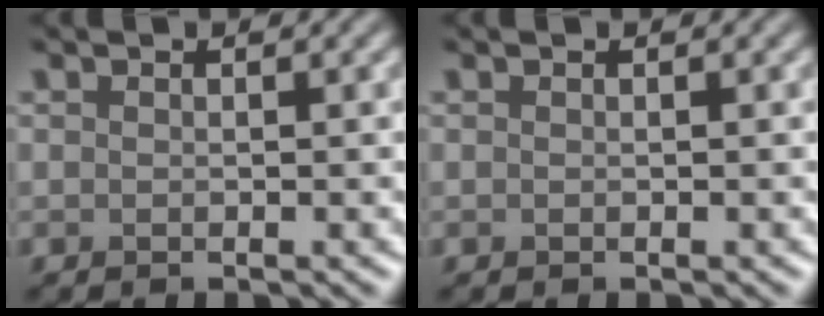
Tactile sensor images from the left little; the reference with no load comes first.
{"total": 0.0}